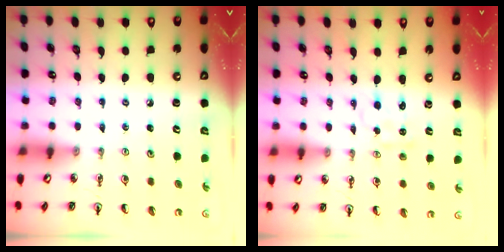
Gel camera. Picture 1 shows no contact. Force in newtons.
{"total": 0.8, "press": 0.8, "slide": 0.3}